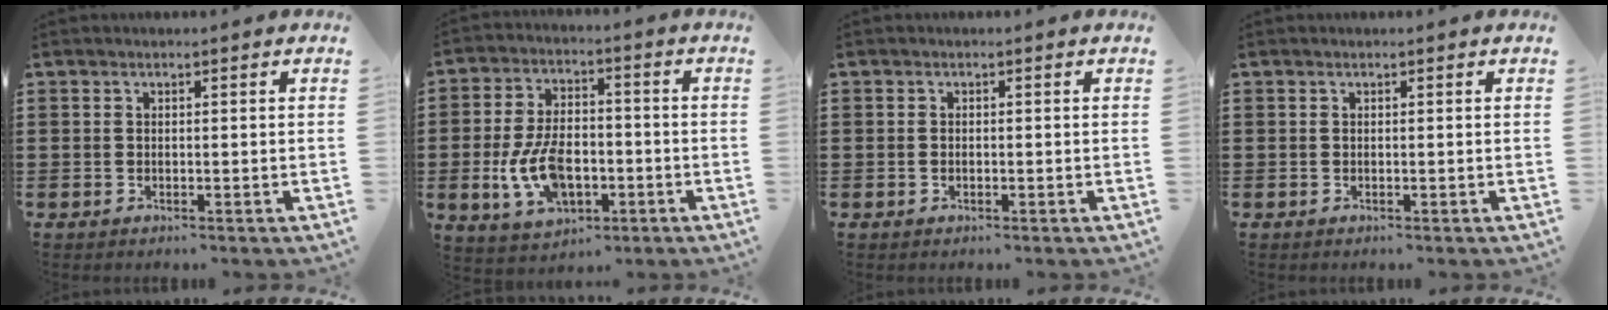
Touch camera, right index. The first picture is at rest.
{"total": 10.0, "force": [-2.5, 5.7, 7.8], "torque": [-0.177, 0.000, -0.047]}
{"total": 0.5, "force": [-0.2, 0.3, 0.4], "torque": [-0.011, 0.000, -0.004]}
{"total": 0.0}